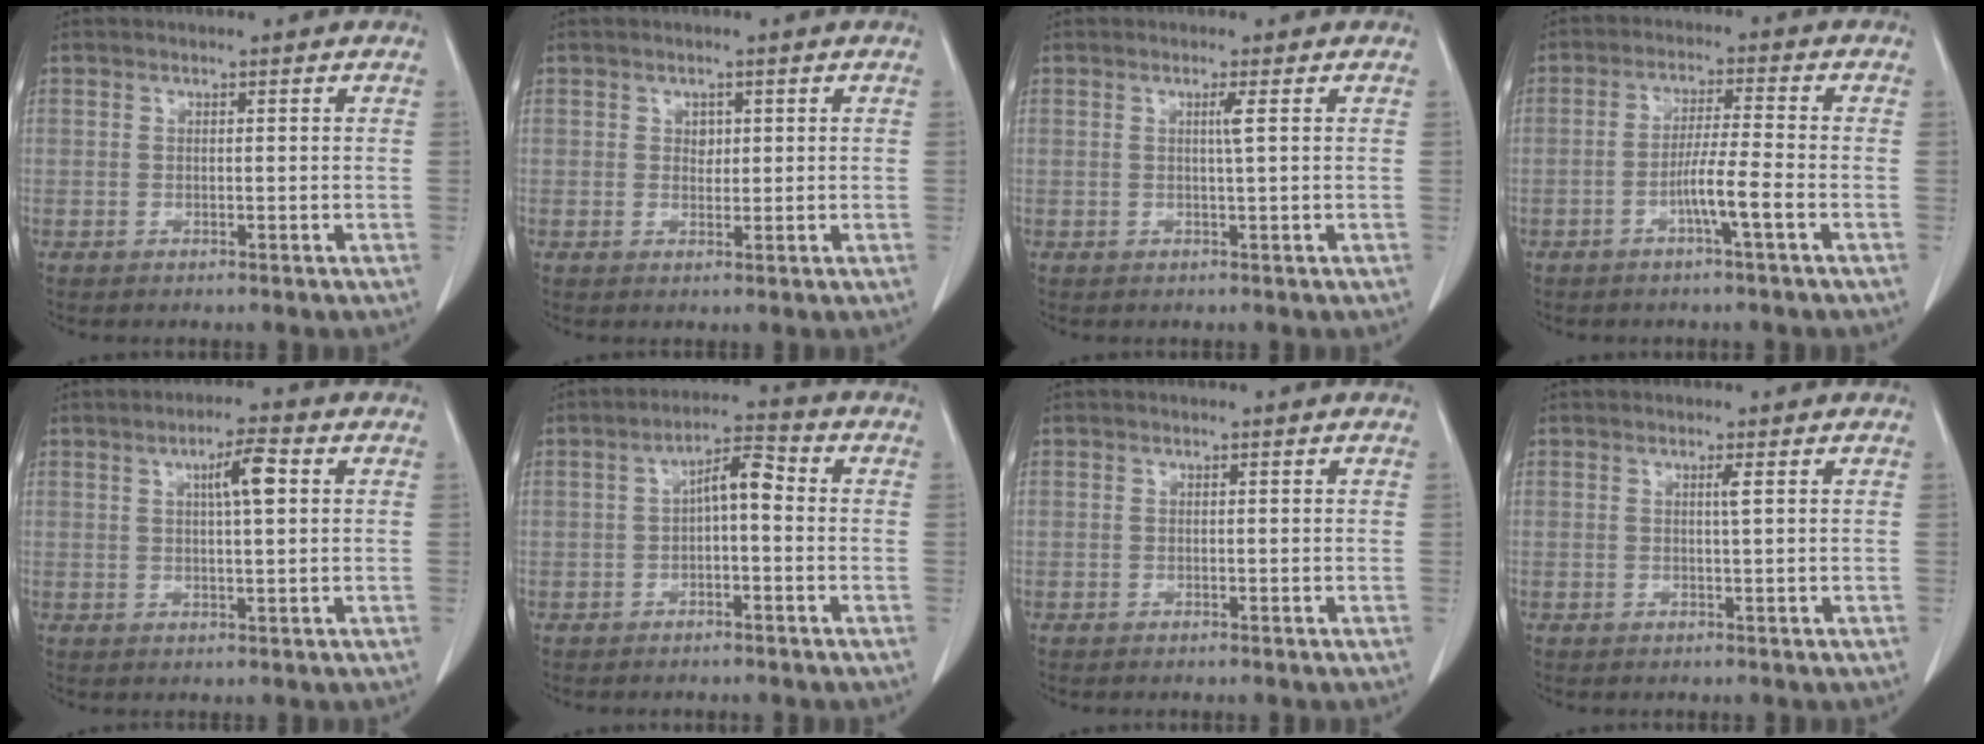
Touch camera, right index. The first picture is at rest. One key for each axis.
{"total": 1.3, "fx": 0.4, "fy": 1.0, "fz": 0.8, "tx": -0.008, "ty": -0.002, "tz": 0.006}
{"total": 1.3, "fx": 0.4, "fy": -0.5, "fz": 1.1, "tx": -0.019, "ty": 0.001, "tz": 0.009}
{"total": 5.3, "fx": -2.2, "fy": -0.6, "fz": 4.8, "tx": -0.087, "ty": 0.001, "tz": -0.040}
{"total": 4.8, "fx": 1.4, "fy": 0.4, "fz": 4.6, "tx": -0.079, "ty": 0.004, "tz": 0.023}
{"total": 5.1, "fx": -0.2, "fy": 1.5, "fz": 4.8, "tx": -0.083, "ty": 0.025, "tz": -0.006}
{"total": 0.0}
{"total": 0.9, "fx": 0.4, "fy": -0.3, "fz": 0.8, "tx": -0.012, "ty": 0.001, "tz": 0.009}